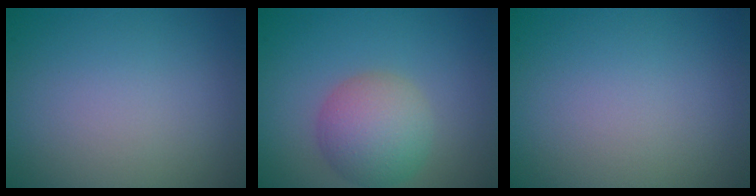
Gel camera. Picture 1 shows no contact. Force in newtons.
{"total": 4.7, "press": 4.7, "slide": 0.2}
{"total": 0.0}